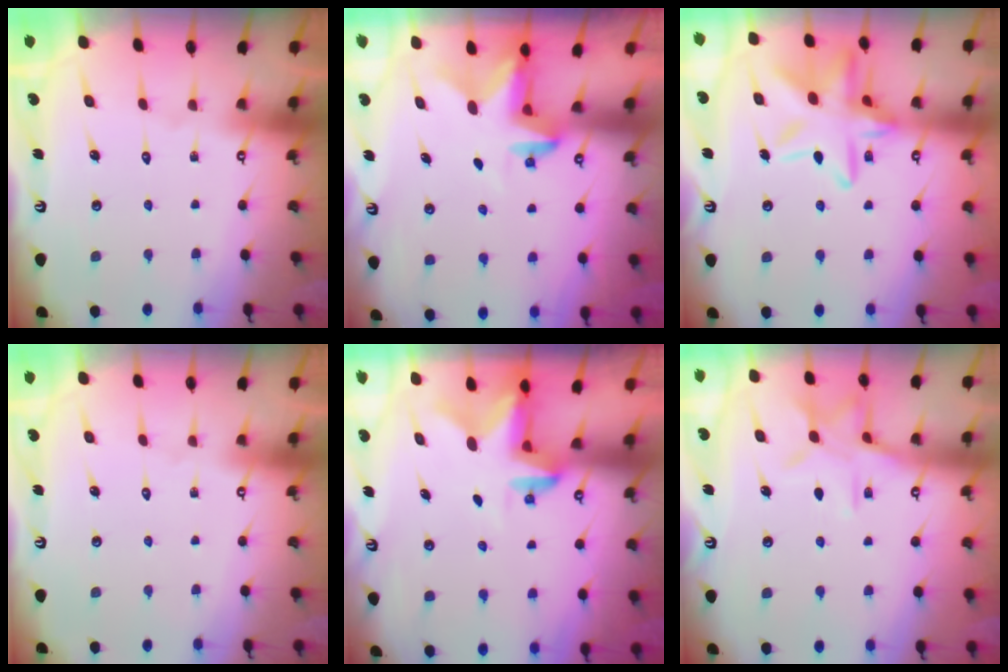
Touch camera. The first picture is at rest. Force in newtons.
{"total": 2.9, "press": 2.9, "slide": 0.5}
{"total": 17.3, "press": 17.3, "slide": 1.3}
{"total": 0.0}
{"total": 2.4, "press": 2.4, "slide": 0.4}
{"total": 11.2, "press": 11.1, "slide": 0.6}